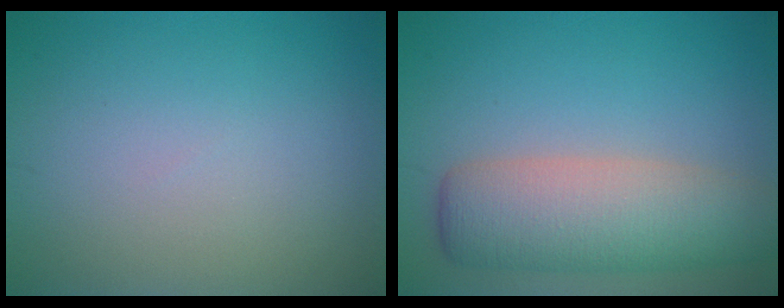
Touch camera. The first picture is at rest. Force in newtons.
{"total": 7.3, "press": 7.3, "slide": 0.4}